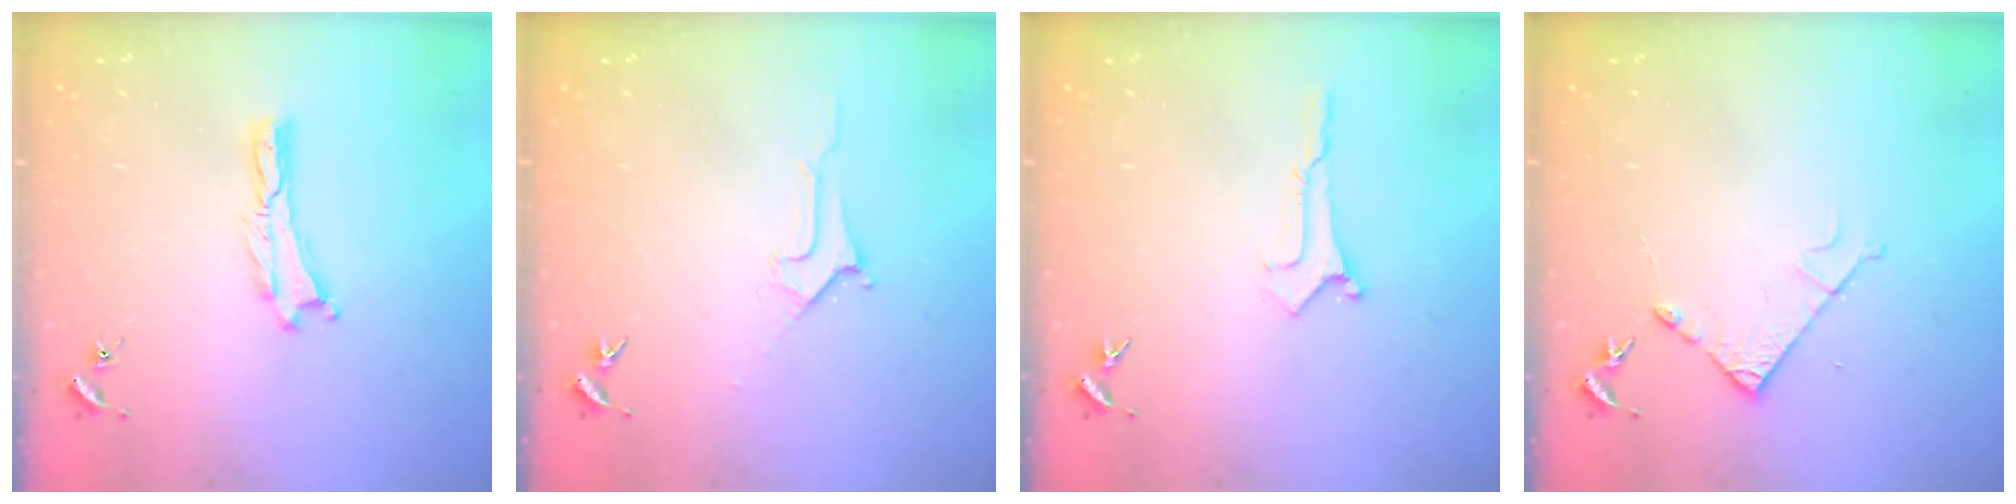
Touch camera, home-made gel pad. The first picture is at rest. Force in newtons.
{"total": 2.8, "press": 2.8, "slide": 0.4}
{"total": 0.0}
{"total": 4.2, "press": 4.2, "slide": 0.5}